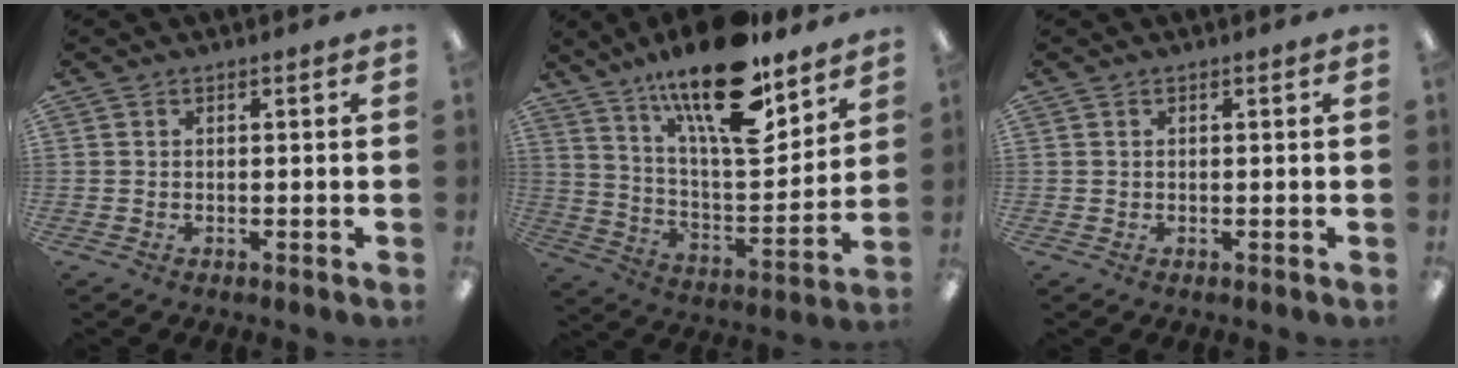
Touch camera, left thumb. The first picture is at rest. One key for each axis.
{"total": 21.4, "fx": 15.3, "fy": 6.7, "fz": 13.3, "tx": -0.227, "ty": -0.101, "tz": 0.258}
{"total": 0.0}